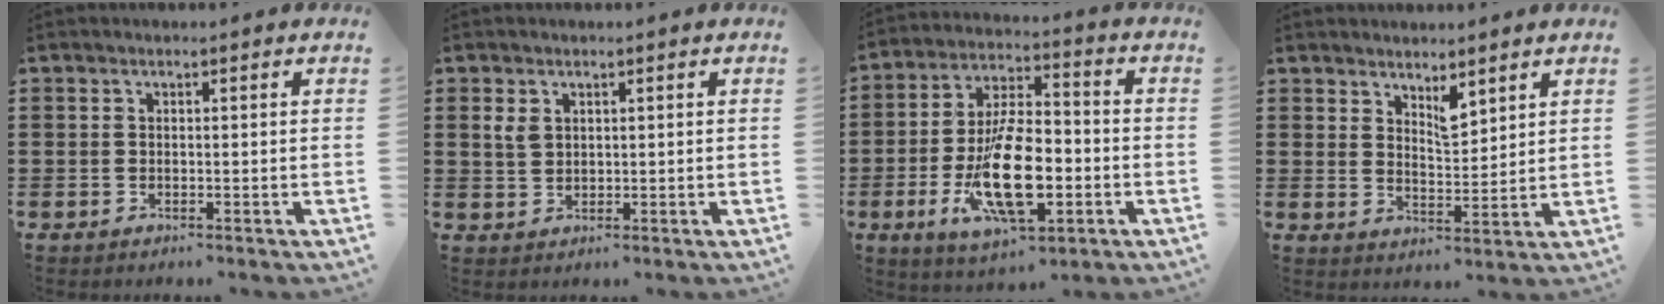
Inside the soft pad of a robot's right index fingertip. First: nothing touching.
{"total": 2.4, "force": [1.0, 1.7, 1.4], "torque": [-0.033, 0.007, 0.019]}
{"total": 14.7, "force": [-3.8, 6.2, 12.8], "torque": [-0.245, -0.012, -0.068]}
{"total": 4.2, "force": [3.6, 1.3, 1.7], "torque": [-0.033, -0.008, 0.063]}